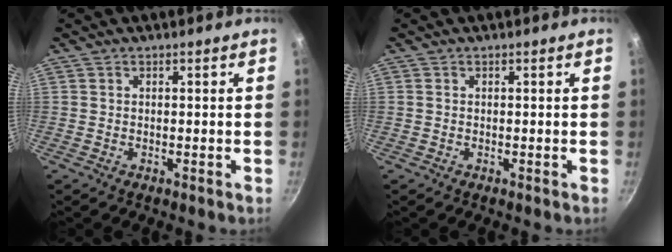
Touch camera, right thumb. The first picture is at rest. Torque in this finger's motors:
{"motor_torque": [0.52, 0.35, -0.31, -0.08, 0.04]}